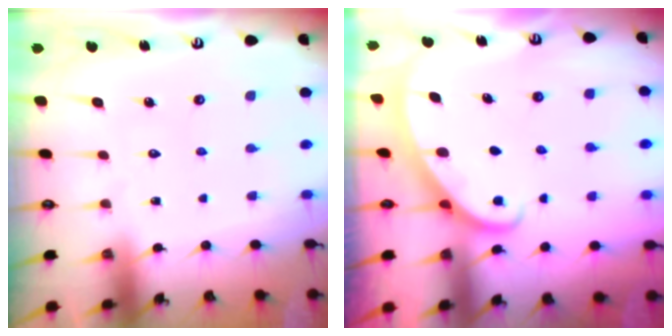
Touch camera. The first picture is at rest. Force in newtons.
{"total": 2.0, "press": 2.0, "slide": 0.1}